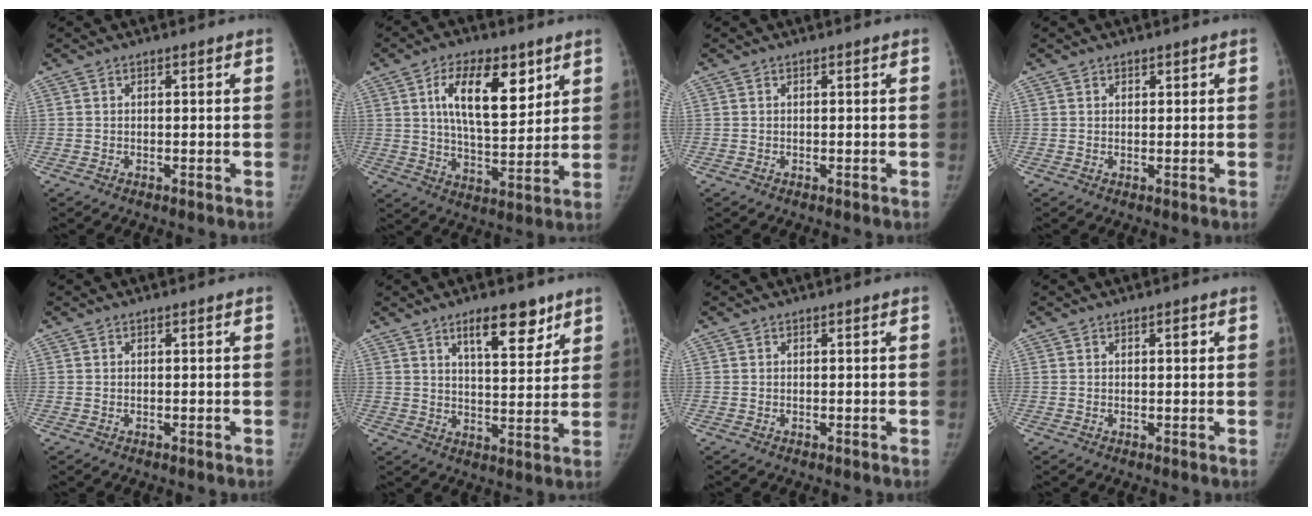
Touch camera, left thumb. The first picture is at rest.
{"total": 14.1, "force": [5.9, 6.6, 10.9], "torque": [-0.148, -0.028, 0.105]}
{"total": 0.0}
{"total": 0.8, "force": [0.5, 0.6, 0.2], "torque": [0.008, -0.002, 0.005]}
{"total": 0.0}
{"total": 9.7, "force": [6.2, 3.6, 6.5], "torque": [-0.073, -0.040, 0.100]}
{"total": 0.0}
{"total": 0.8, "force": [0.3, 0.3, 0.7], "torque": [-0.008, 0.001, 0.004]}